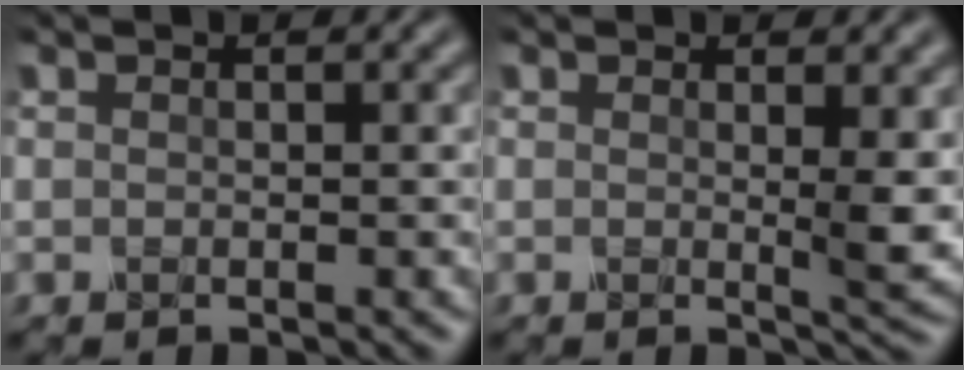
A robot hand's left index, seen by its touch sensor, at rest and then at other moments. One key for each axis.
{"total": 2.3, "fx": 0.8, "fy": 0.3, "fz": 2.2, "tx": -0.031, "ty": -0.009, "tz": 0.011}